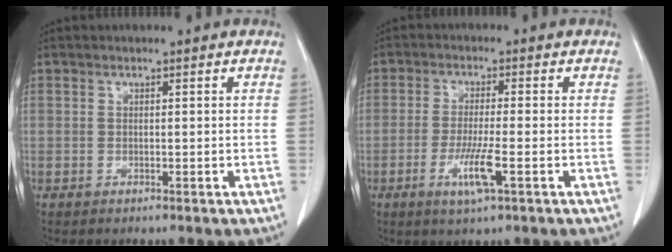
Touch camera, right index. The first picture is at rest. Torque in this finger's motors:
{"motor_torque": [0.88, -0.14, 0.46, 0.12]}